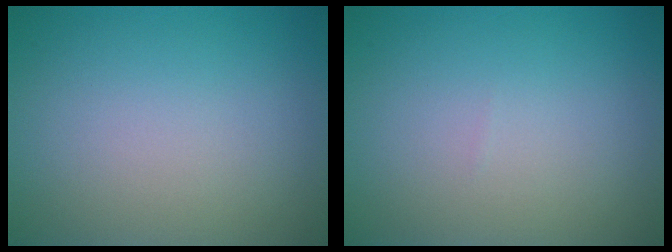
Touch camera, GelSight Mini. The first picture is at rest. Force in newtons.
{"total": 0.0}